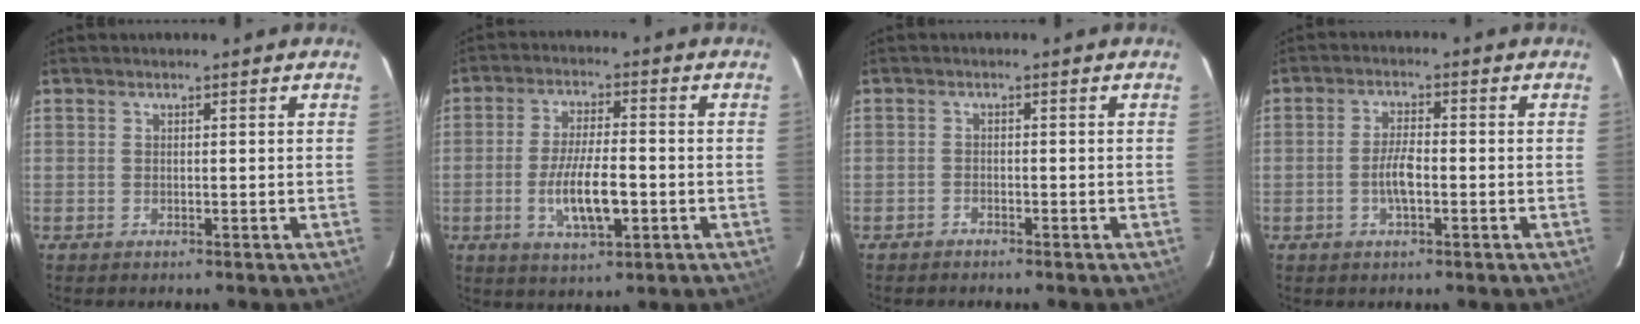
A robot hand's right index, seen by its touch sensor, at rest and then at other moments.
{"total": 9.7, "force": [-2.6, 3.0, 8.9], "torque": [-0.173, -0.008, -0.044]}
{"total": 1.1, "force": [-1.1, 0.2, -0.1], "torque": [-0.003, 0.002, -0.020]}
{"total": 4.3, "force": [-1.3, 1.4, 3.9], "torque": [-0.080, 0.005, -0.024]}